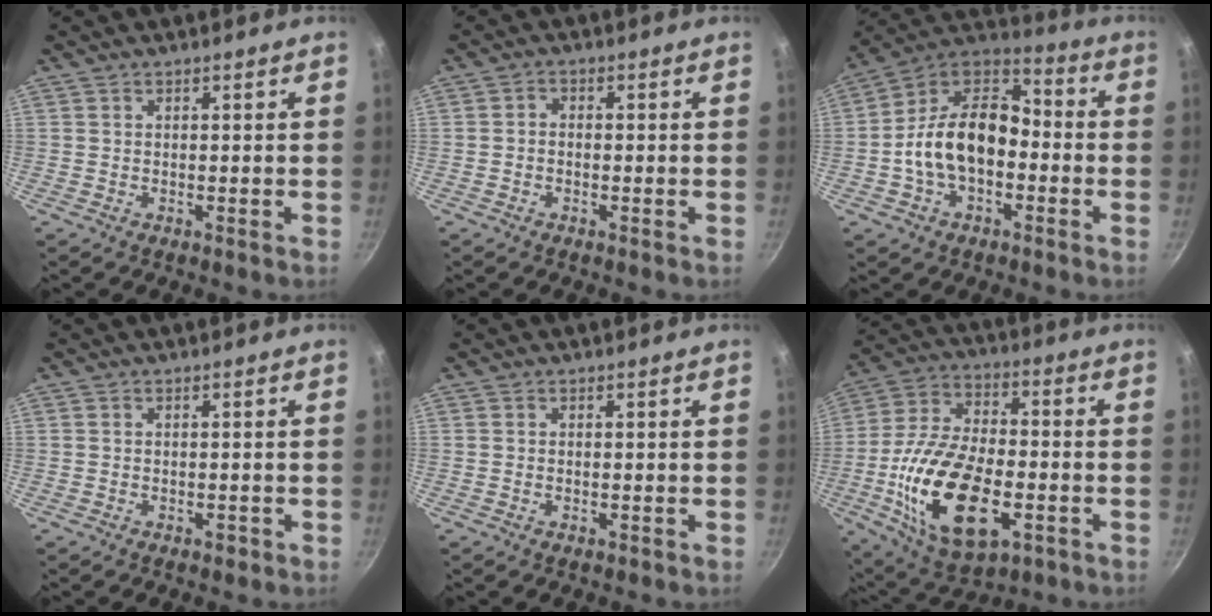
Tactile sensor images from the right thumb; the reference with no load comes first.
{"total": 1.7, "force": [-0.7, 1.3, 0.9], "torque": [-0.015, 0.012, -0.015]}
{"total": 16.9, "force": [-3.0, 11.0, 12.5], "torque": [-0.189, 0.053, -0.071]}
{"total": 1.1, "force": [-0.6, 0.6, 0.7], "torque": [-0.010, 0.004, -0.004]}
{"total": 0.5, "force": [-0.2, 0.2, 0.5], "torque": [-0.007, 0.002, -0.003]}
{"total": 23.0, "force": [-6.0, 12.1, 18.6], "torque": [-0.349, 0.020, -0.102]}